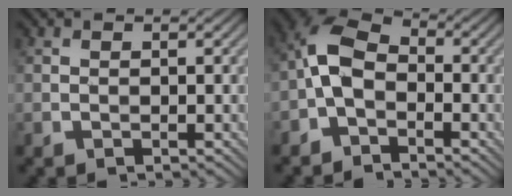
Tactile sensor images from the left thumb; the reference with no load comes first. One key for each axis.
{"total": 6.5, "fx": -1.9, "fy": 4.1, "fz": 4.6, "tx": -0.100, "ty": 0.017, "tz": -0.053}